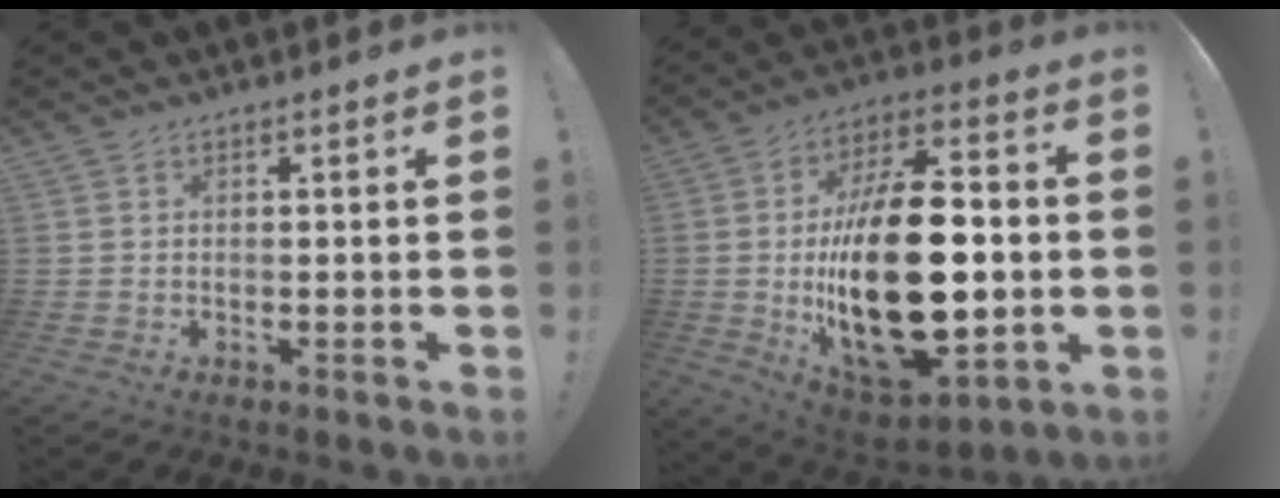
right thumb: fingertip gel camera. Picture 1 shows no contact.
{"total": 31.9, "force": [-2.1, 16.6, 27.2], "torque": [-0.499, 0.003, -0.023]}